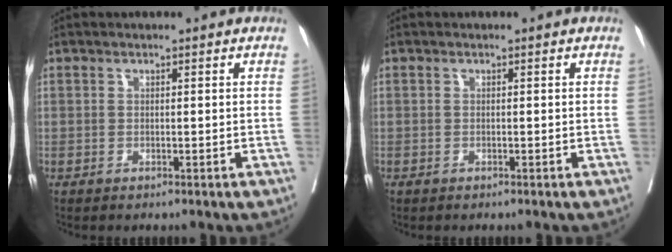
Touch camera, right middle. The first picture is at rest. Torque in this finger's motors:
{"motor_torque": [0.02, 0.01, 0.12, 0.04]}